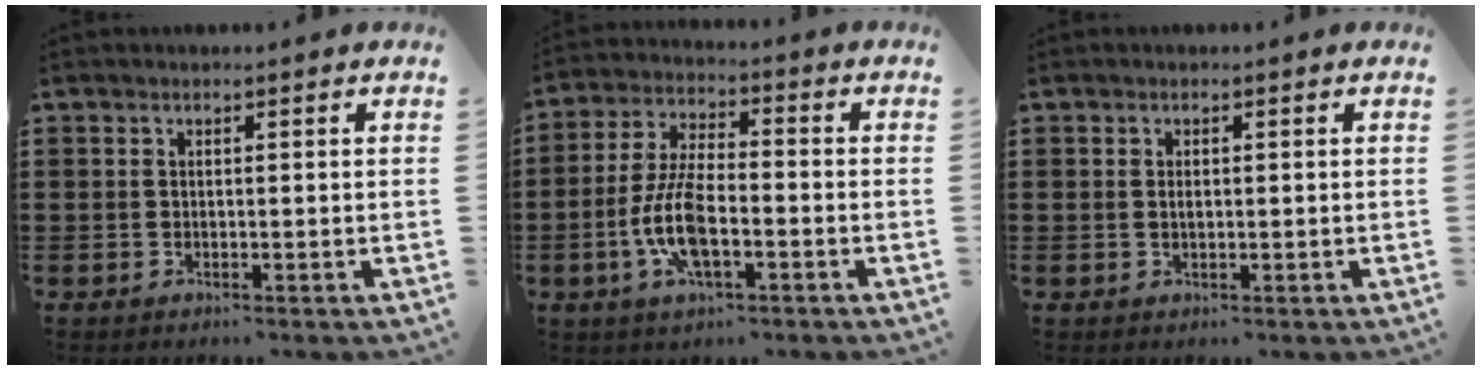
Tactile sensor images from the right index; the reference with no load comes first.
{"total": 9.1, "force": [-2.8, 3.5, 7.9], "torque": [-0.186, -0.011, -0.058]}
{"total": 1.0, "force": [0.1, 0.4, 0.9], "torque": [-0.018, 0.001, 0.001]}